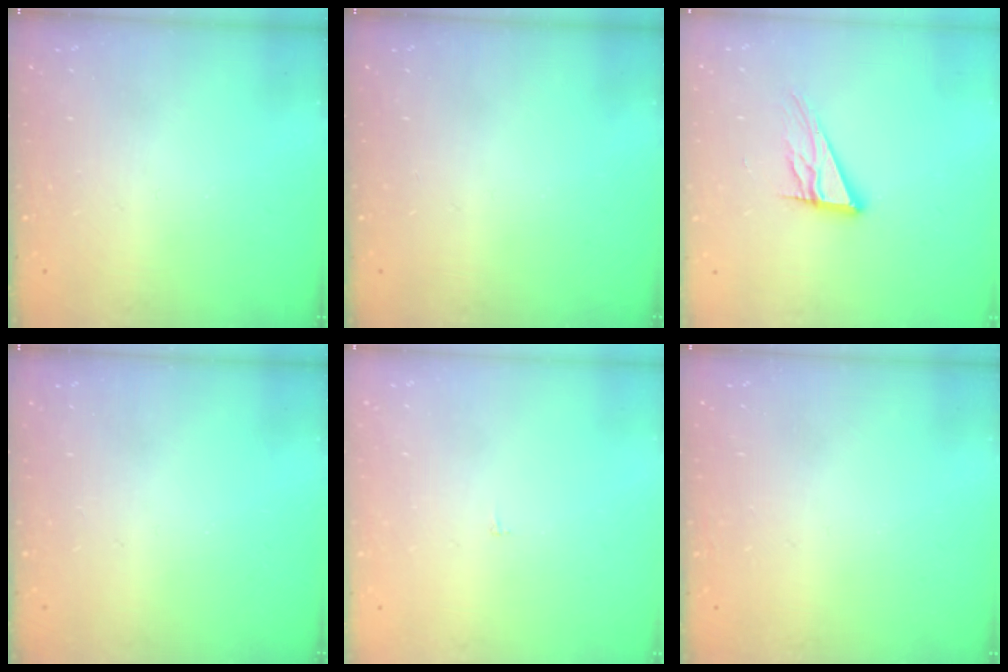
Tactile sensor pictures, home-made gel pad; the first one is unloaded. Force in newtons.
{"total": 0.0}
{"total": 11.5, "press": 11.4, "slide": 1.9}
{"total": 0.0}
{"total": 2.3, "press": 2.3, "slide": 0.2}
{"total": 1.6, "press": 1.6, "slide": 0.1}